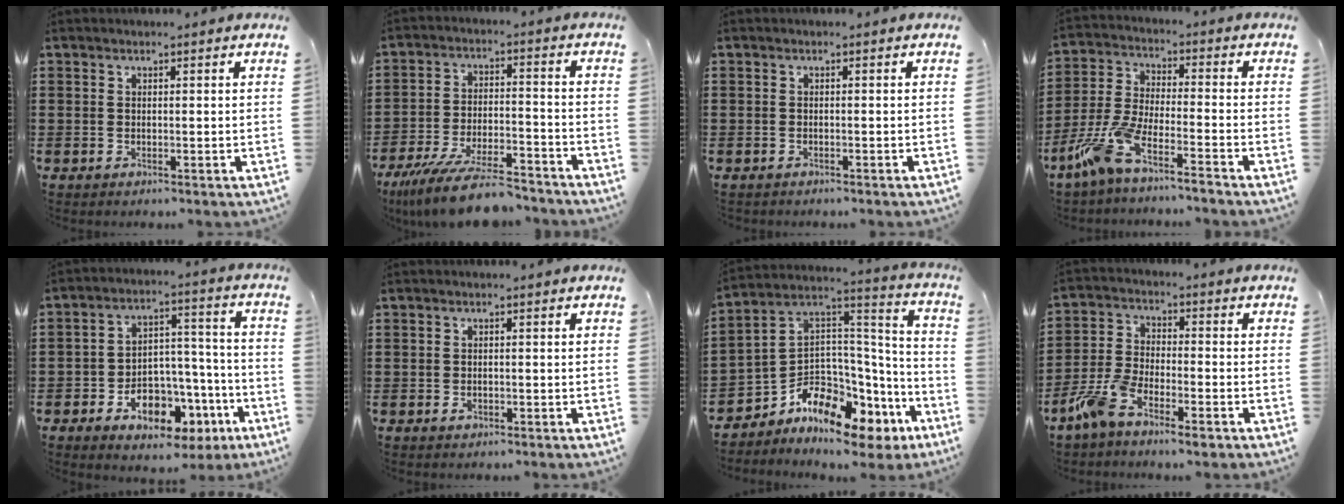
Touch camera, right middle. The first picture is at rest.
{"total": 10.3, "force": [-9.0, 1.4, 4.9], "torque": [-0.096, 0.014, -0.174]}
{"total": 0.5, "force": [-0.5, 0.0, 0.0], "torque": [-0.002, -0.001, -0.011]}
{"total": 8.0, "force": [-6.7, 0.5, 4.5], "torque": [-0.125, -0.017, -0.138]}
{"total": 7.6, "force": [-4.3, 5.1, 3.6], "torque": [-0.056, 0.028, -0.073]}
{"total": 0.8, "force": [-0.4, 0.4, 0.5], "torque": [-0.012, -0.004, -0.008]}
{"total": 8.1, "force": [-6.2, 4.5, 2.7], "torque": [-0.078, -0.019, -0.120]}
{"total": 7.4, "force": [-5.4, 2.0, 4.6], "torque": [-0.116, -0.004, -0.106]}